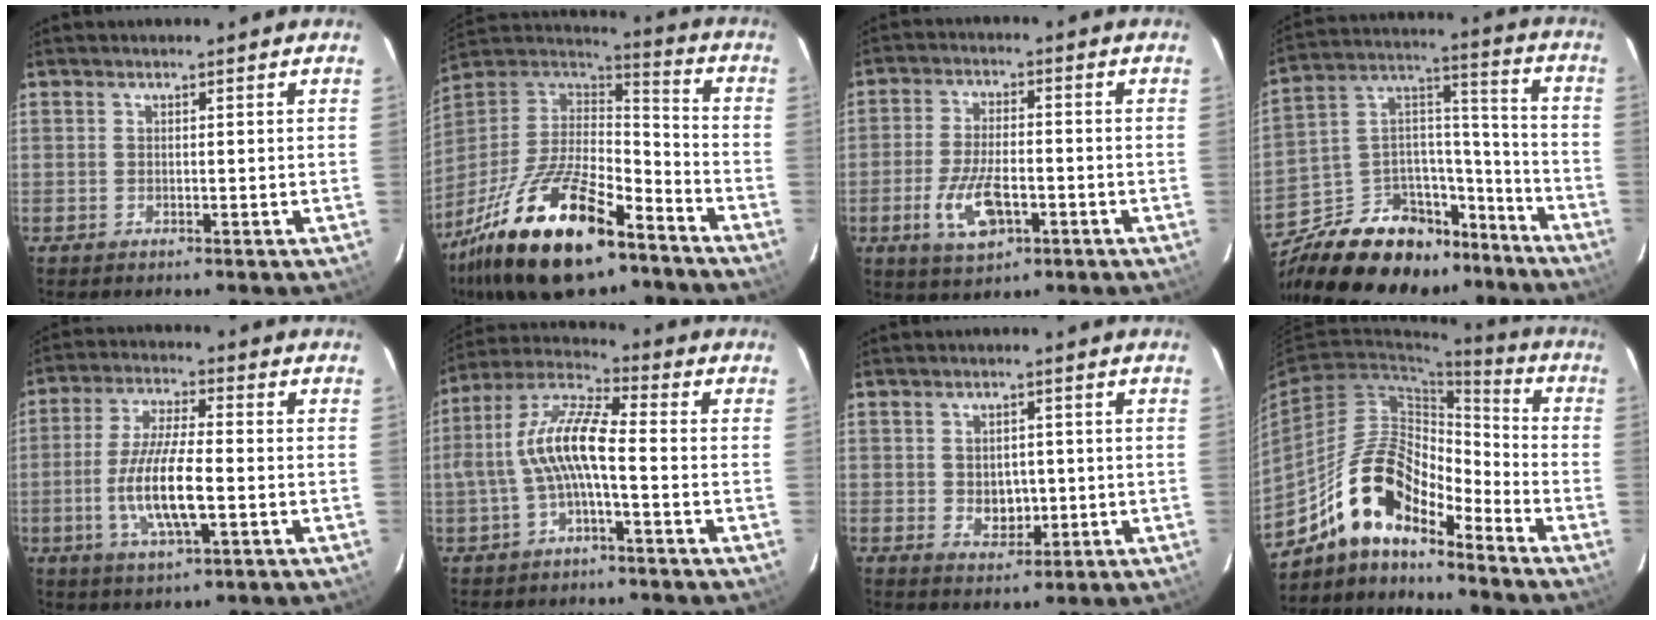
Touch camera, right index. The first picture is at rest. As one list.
[{"total": 27.3, "force": [-17.0, 10.5, 18.7], "torque": [-0.373, -0.030, -0.285]}, {"total": 9.3, "force": [-3.4, 4.2, 7.6], "torque": [-0.160, -0.008, -0.057]}, {"total": 25.7, "force": [-19.5, 13.0, 10.5], "torque": [-0.217, 0.075, -0.282]}, {"total": 11.3, "force": [-2.6, 2.7, 10.7], "torque": [-0.214, -0.004, -0.052]}, {"total": 10.0, "force": [-1.8, 2.4, 9.5], "torque": [-0.202, 0.016, -0.033]}, {"total": 4.5, "force": [-0.3, 3.7, 2.6], "torque": [-0.043, 0.001, 0.003]}, {"total": 14.2, "force": [-11.2, 4.8, 7.4], "torque": [-0.137, 0.020, -0.212]}]